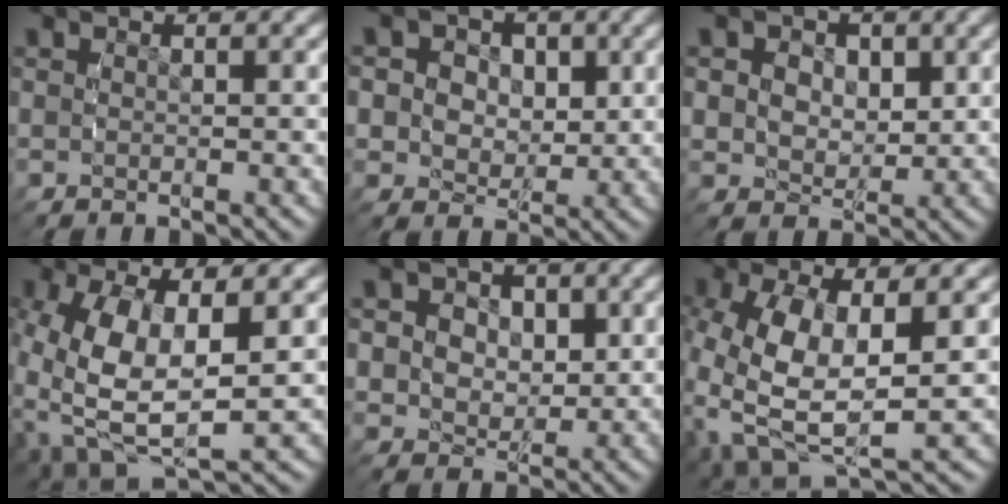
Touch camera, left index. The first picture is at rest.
{"total": 7.5, "force": [0.4, 6.7, 3.3], "torque": [-0.080, -0.023, 0.007]}
{"total": 4.6, "force": [0.8, 3.9, 2.4], "torque": [-0.057, -0.022, 0.022]}
{"total": 10.3, "force": [-1.2, 6.5, 7.9], "torque": [-0.185, -0.054, 0.013]}
{"total": 6.0, "force": [0.7, 5.2, 2.9], "torque": [-0.066, -0.022, 0.015]}
{"total": 10.6, "force": [-1.0, 6.9, 7.9], "torque": [-0.191, -0.057, 0.015]}